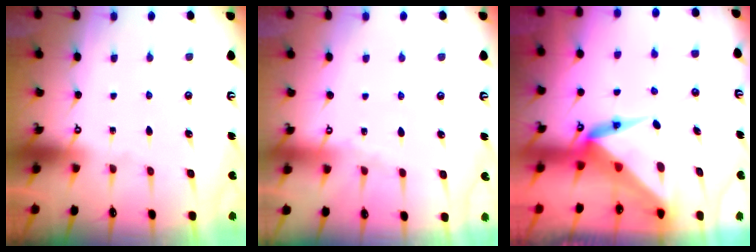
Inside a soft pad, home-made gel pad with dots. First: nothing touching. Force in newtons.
{"total": 2.2, "press": 2.2, "slide": 0.3}
{"total": 8.7, "press": 8.6, "slide": 0.5}